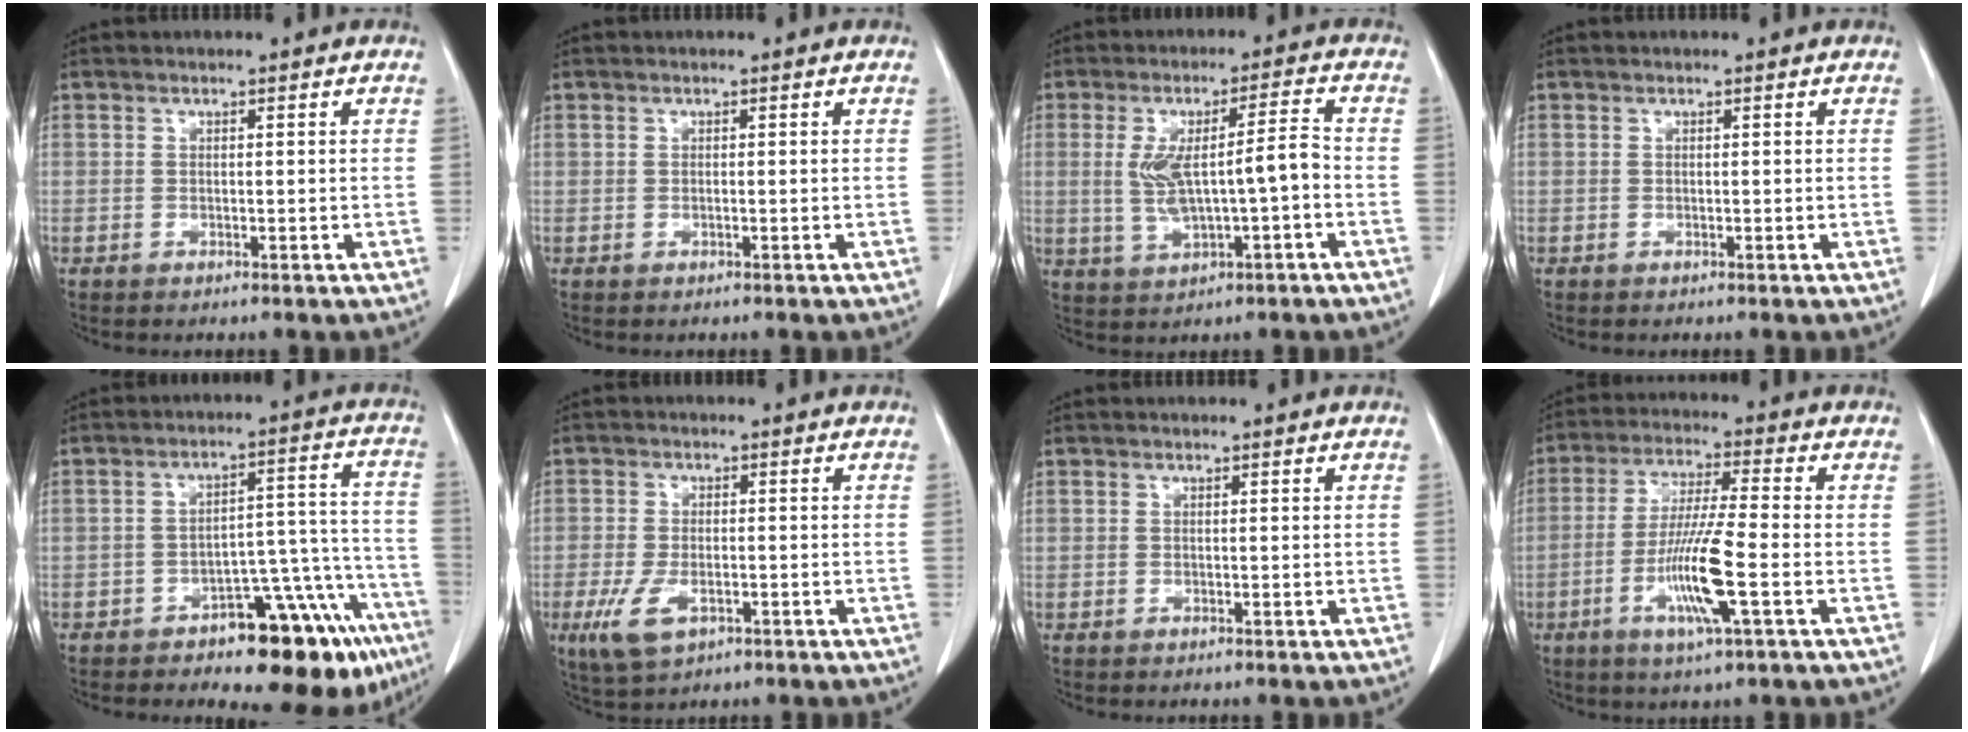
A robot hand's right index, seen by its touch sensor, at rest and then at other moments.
{"total": 0.0}
{"total": 8.7, "force": [-0.8, 1.6, 8.5], "torque": [-0.162, 0.018, -0.005]}
{"total": 0.0}
{"total": 15.9, "force": [-10.4, 4.9, 11.1], "torque": [-0.073, 0.061, -0.141]}
{"total": 5.9, "force": [-2.5, 2.9, 4.5], "torque": [-0.092, -0.009, -0.034]}
{"total": 0.0}
{"total": 10.6, "force": [-3.3, 0.0, 10.1], "torque": [-0.198, -0.015, -0.065]}